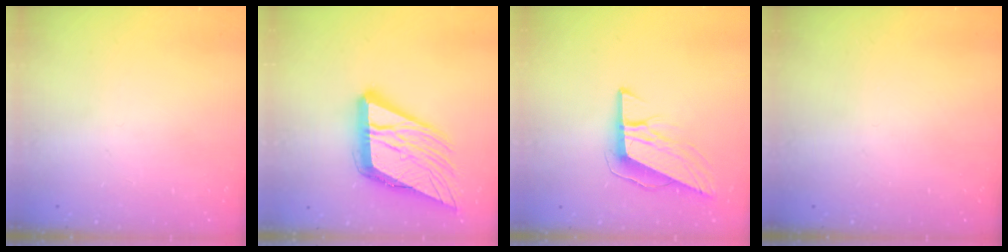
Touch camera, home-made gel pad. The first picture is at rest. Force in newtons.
{"total": 20.5, "press": 20.2, "slide": 3.3}
{"total": 10.7, "press": 10.3, "slide": 2.6}
{"total": 0.0}